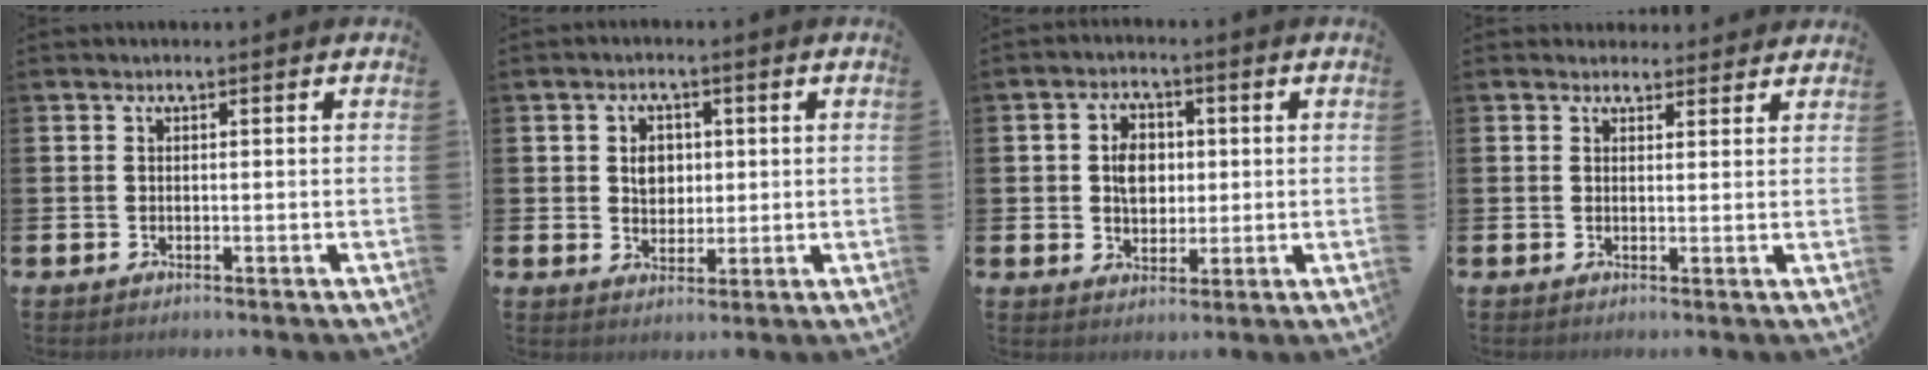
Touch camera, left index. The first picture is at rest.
{"total": 3.6, "force": [0.9, 2.8, 2.0], "torque": [-0.022, 0.003, 0.009]}
{"total": 4.8, "force": [0.8, 3.6, 3.1], "torque": [-0.053, 0.009, 0.006]}
{"total": 2.4, "force": [2.3, 0.8, -0.2], "torque": [0.007, -0.009, 0.041]}